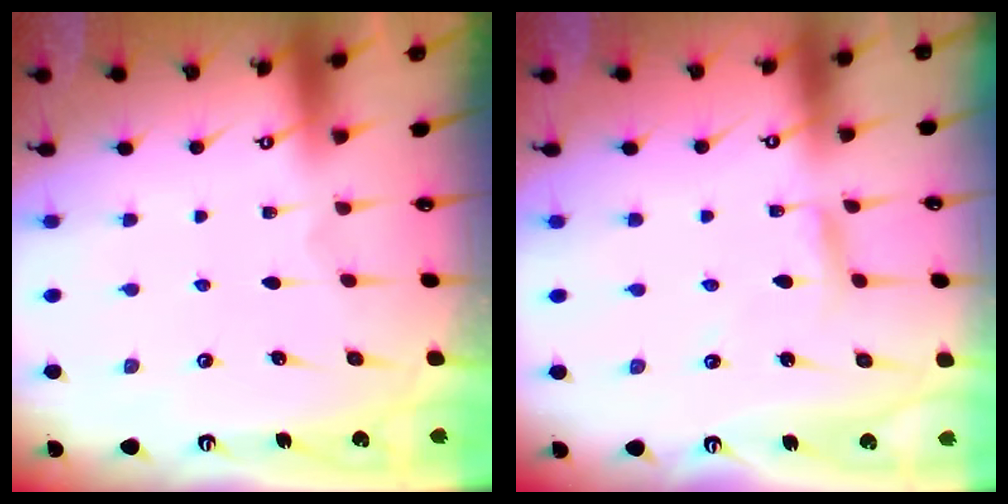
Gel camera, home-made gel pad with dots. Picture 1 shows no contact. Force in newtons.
{"total": 2.9, "press": 2.9, "slide": 0.2}